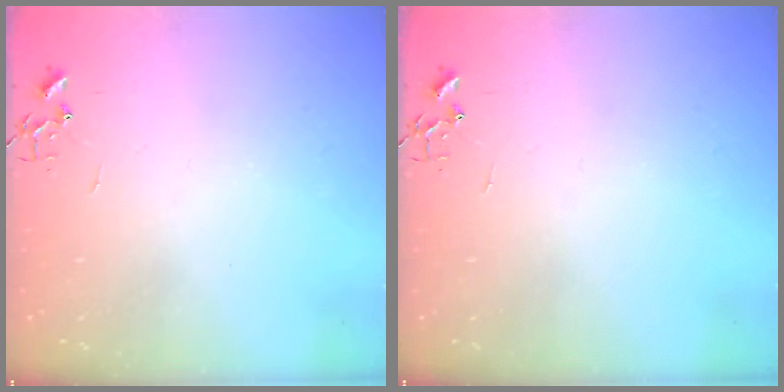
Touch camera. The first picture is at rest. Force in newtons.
{"total": 0.0}